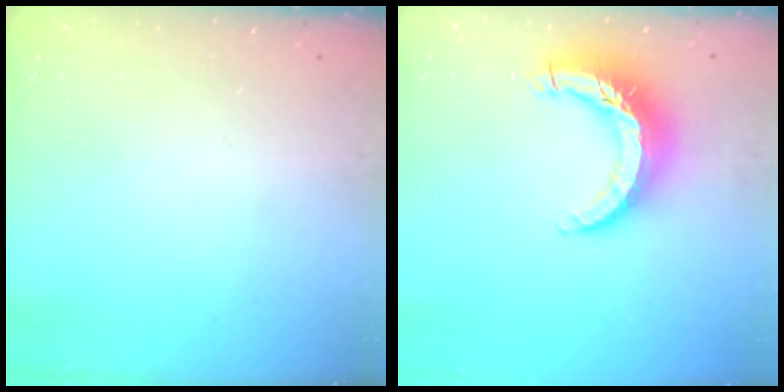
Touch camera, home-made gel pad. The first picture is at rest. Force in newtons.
{"total": 13.1, "press": 13.0, "slide": 1.3}